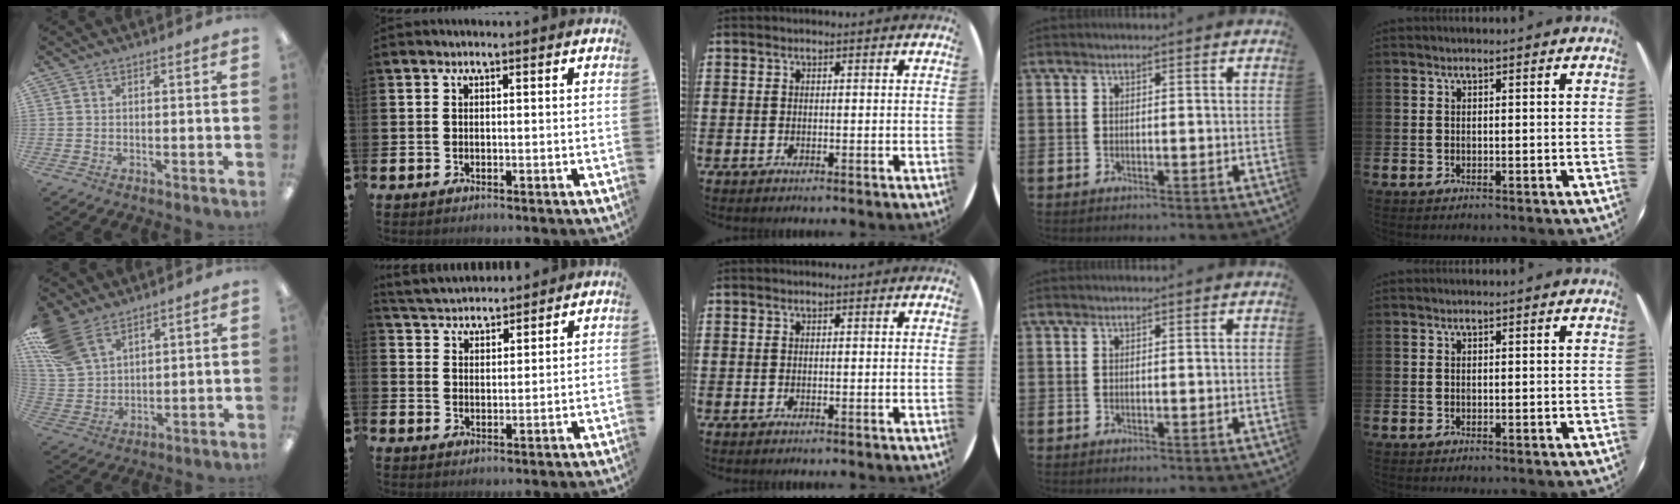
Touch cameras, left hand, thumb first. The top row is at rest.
{"thumb": {"total": 14.2, "force": [9.3, 8.0, 7.1], "torque": [-0.175, -0.023, 0.182]}, "index": {"total": 4.1, "force": [4.1, 0.8, -0.2], "torque": [-0.018, -0.019, 0.075]}}